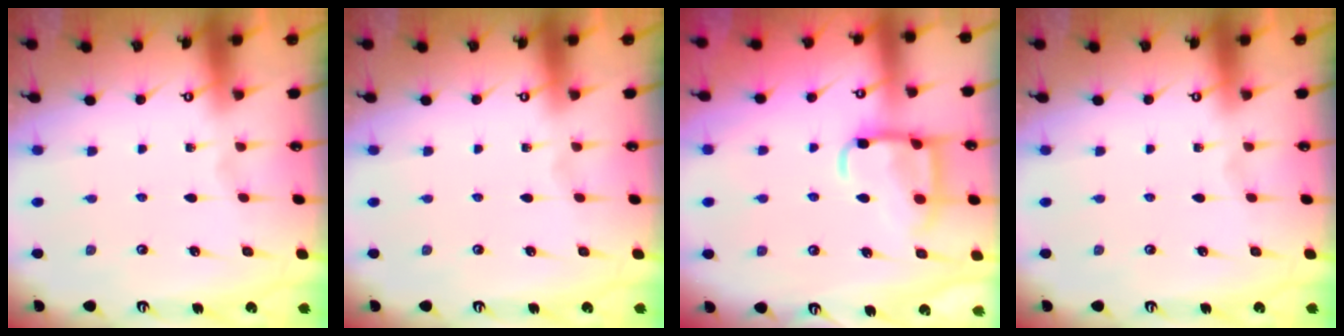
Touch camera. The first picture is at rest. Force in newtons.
{"total": 0.0}
{"total": 14.2, "press": 14.1, "slide": 1.4}
{"total": 0.0}